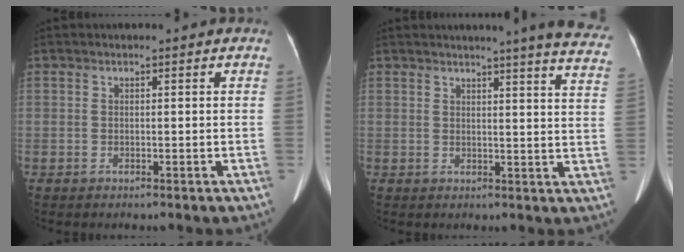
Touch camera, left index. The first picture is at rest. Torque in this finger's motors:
{"motor_torque": [0.33, -0.95, 0.02, 0.06]}